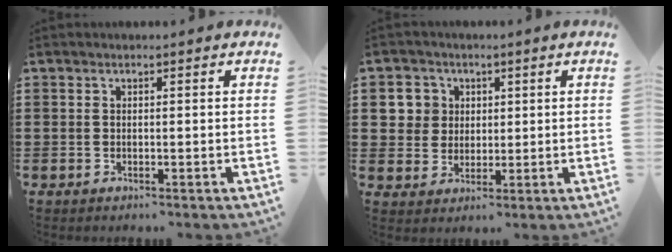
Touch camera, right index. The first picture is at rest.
{"total": 5.4, "force": [1.9, 5.0, 0.9], "torque": [-0.036, 0.014, 0.033]}